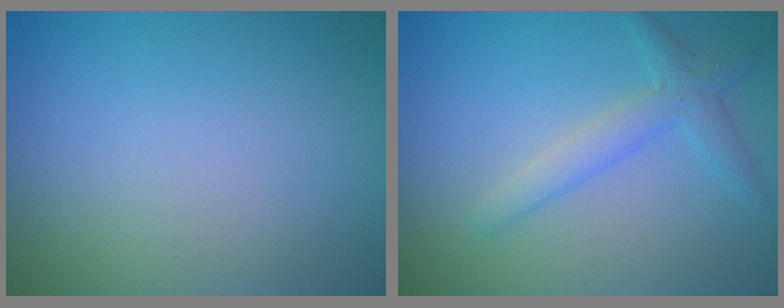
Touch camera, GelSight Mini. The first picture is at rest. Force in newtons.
{"total": 2.6, "press": 2.6, "slide": 0.1}